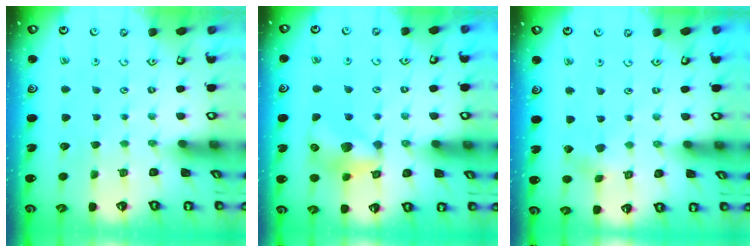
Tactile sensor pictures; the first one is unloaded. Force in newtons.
{"total": 12.1, "press": 12.0, "slide": 1.0}
{"total": 2.5, "press": 2.4, "slide": 0.7}